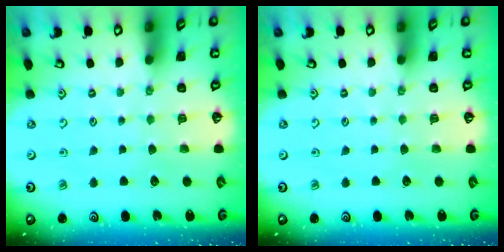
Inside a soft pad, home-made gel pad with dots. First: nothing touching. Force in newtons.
{"total": 0.0}